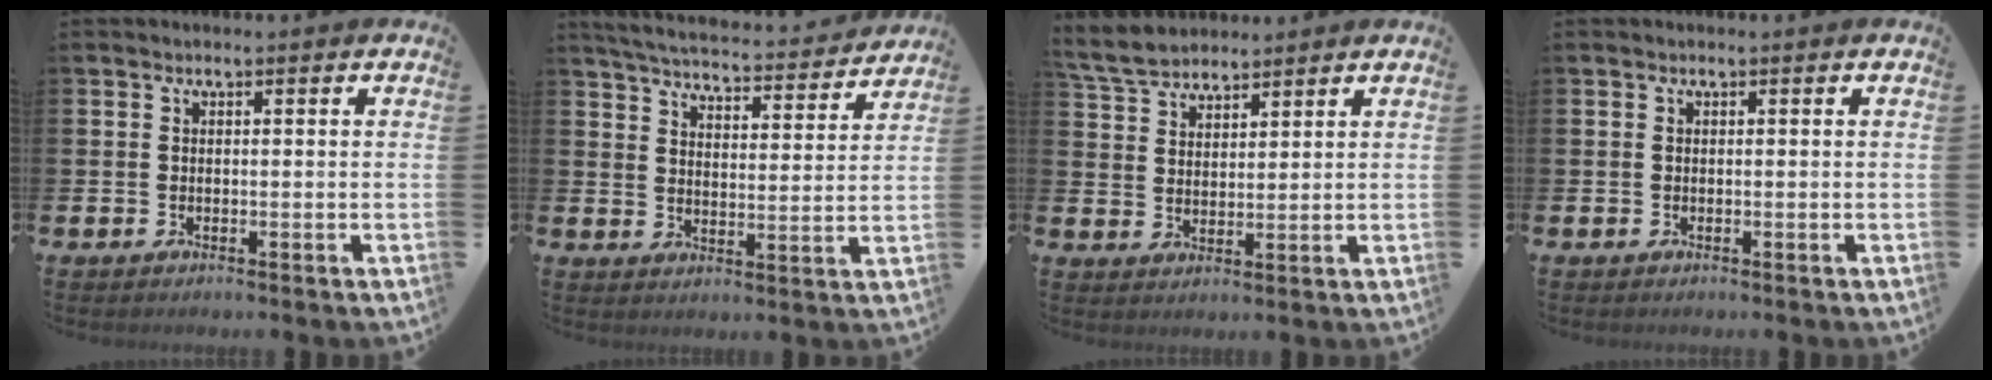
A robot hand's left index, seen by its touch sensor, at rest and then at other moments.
{"total": 4.9, "force": [4.8, 0.5, 0.9], "torque": [-0.043, -0.038, 0.080]}
{"total": 5.5, "force": [5.2, 1.3, 1.0], "torque": [-0.042, -0.013, 0.098]}
{"total": 0.0}